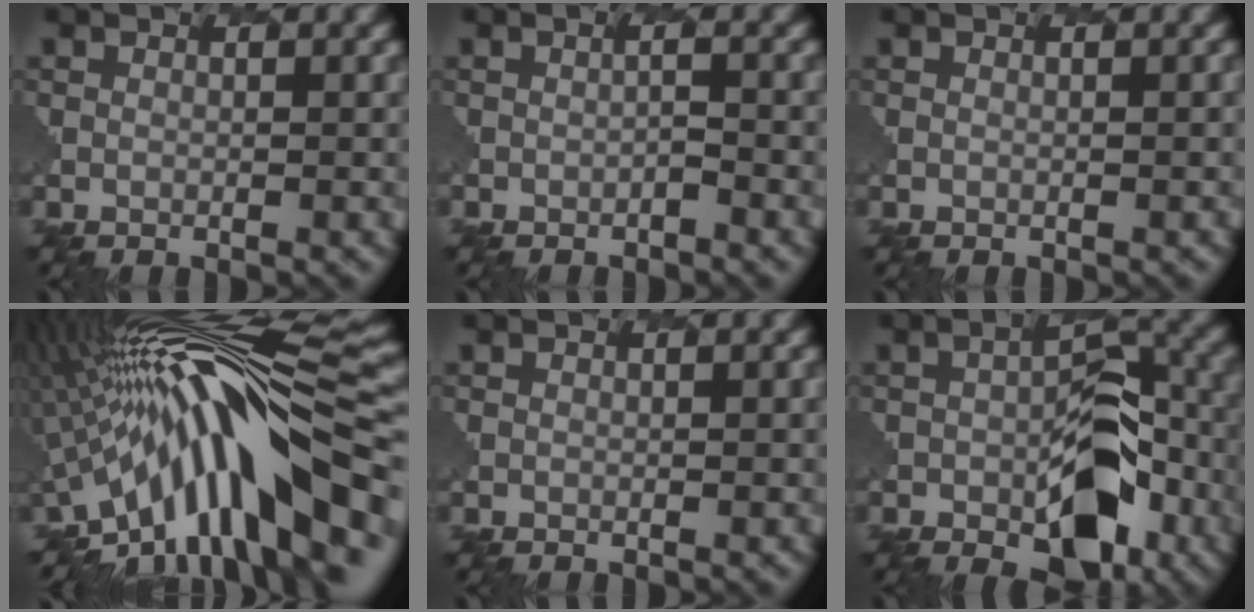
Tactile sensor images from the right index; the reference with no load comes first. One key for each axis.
{"total": 1.5, "fx": -0.9, "fy": -0.5, "fz": -1.1, "tx": -0.015, "ty": -0.008, "tz": -0.021}
{"total": 0.7, "fx": -0.2, "fy": 0.4, "fz": 0.6, "tx": -0.003, "ty": 0.000, "tz": 0.001}
{"total": 11.5, "fx": -4.1, "fy": 3.0, "fz": 10.3, "tx": -0.167, "ty": 0.047, "tz": -0.107}
{"total": 0.7, "fx": 0.0, "fy": 0.4, "fz": 0.5, "tx": -0.002, "ty": 0.004, "tz": 0.001}
{"total": 8.6, "fx": -4.4, "fy": 4.7, "fz": 5.7, "tx": -0.107, "ty": -0.008, "tz": -0.081}